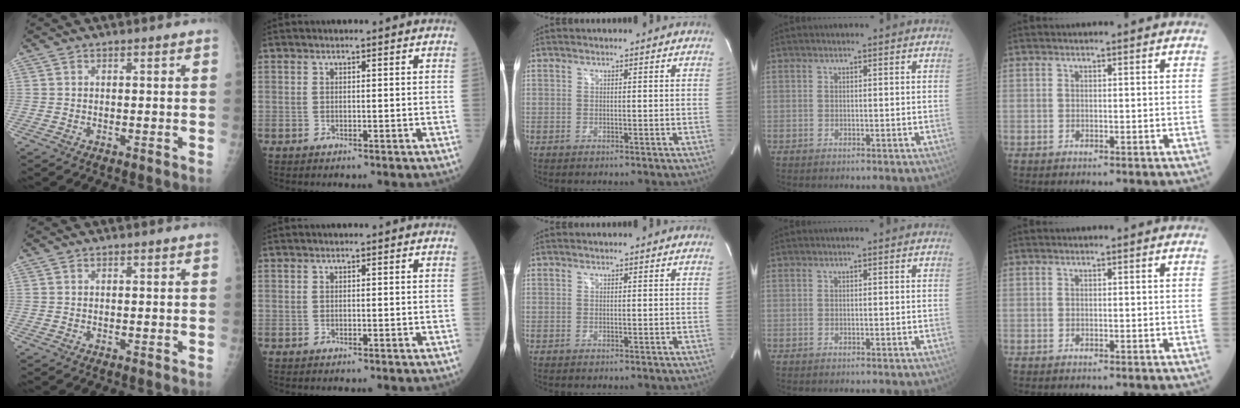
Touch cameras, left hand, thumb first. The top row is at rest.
{}